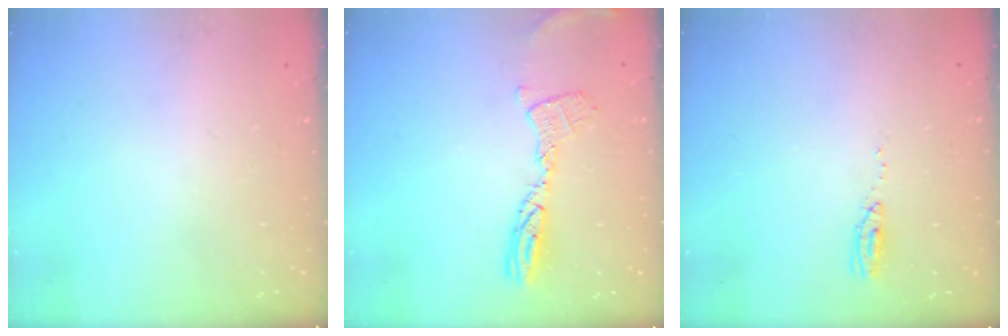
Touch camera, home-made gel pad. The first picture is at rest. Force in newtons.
{"total": 10.3, "press": 10.3, "slide": 1.1}
{"total": 3.6, "press": 3.3, "slide": 1.5}